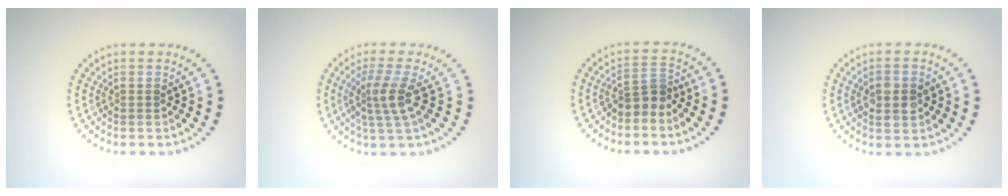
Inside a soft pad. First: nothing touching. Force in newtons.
{"total": 2.9, "press": 2.2, "slide": 1.9}
{"total": 2.4, "press": 1.9, "slide": 1.5}
{"total": 2.7, "press": 2.7, "slide": 0.1}